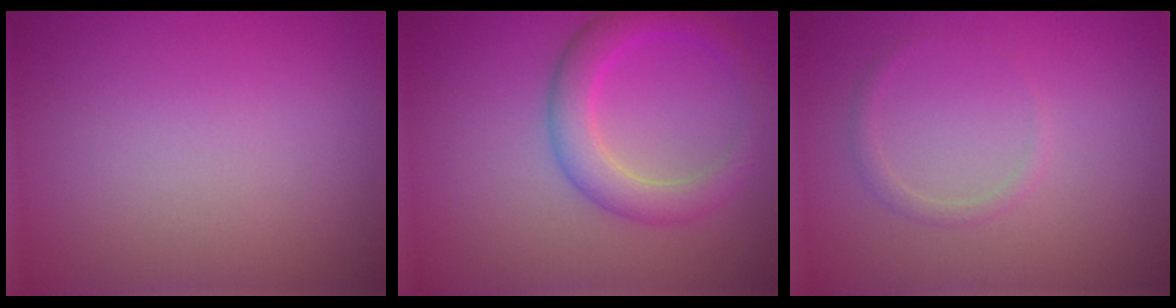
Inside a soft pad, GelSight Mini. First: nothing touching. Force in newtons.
{"total": 3.7, "press": 3.7, "slide": 0.2}
{"total": 0.9, "press": 0.9, "slide": 0.1}